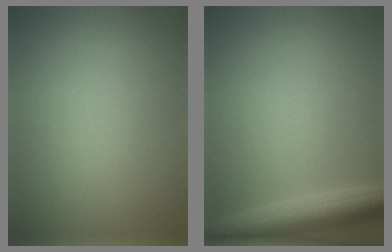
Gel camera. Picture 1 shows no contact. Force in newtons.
{"total": 5.4, "press": 5.4, "slide": 0.3}